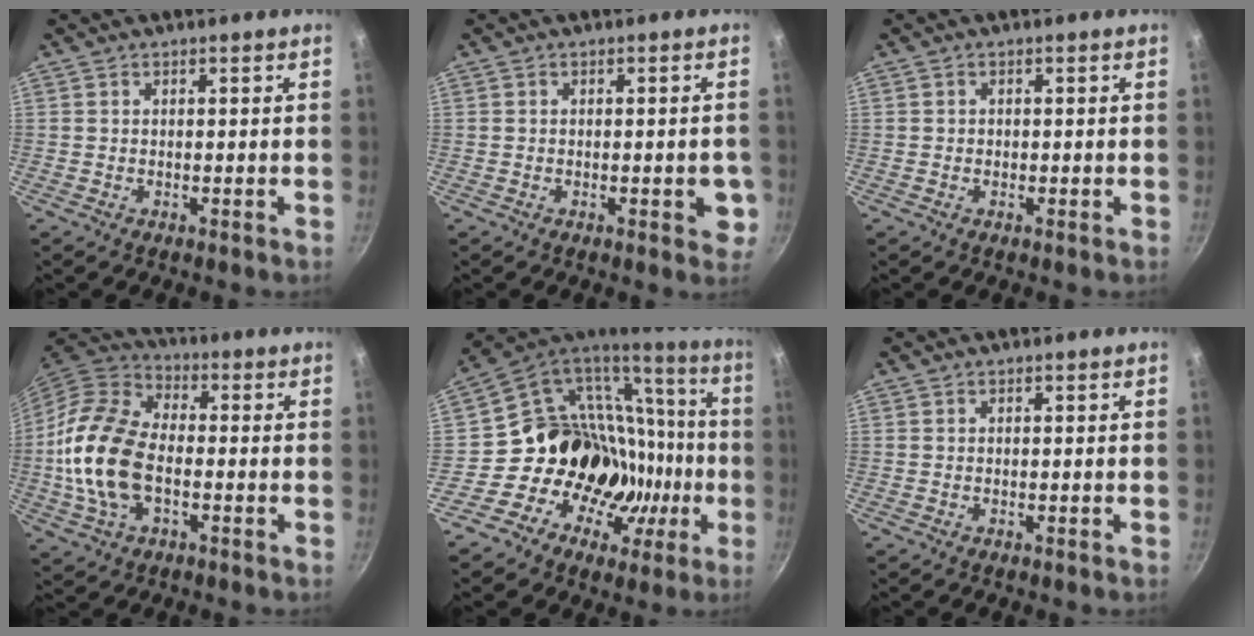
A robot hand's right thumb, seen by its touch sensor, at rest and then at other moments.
{"total": 4.7, "force": [-1.2, 1.8, 4.1], "torque": [-0.032, 0.004, -0.017]}
{"total": 0.7, "force": [-0.1, 0.6, 0.2], "torque": [-0.001, 0.002, -0.003]}
{"total": 17.3, "force": [-2.2, 10.5, 13.6], "torque": [-0.253, 0.027, -0.056]}
{"total": 25.6, "force": [-4.6, 19.9, 15.3], "torque": [-0.202, 0.053, -0.062]}
{"total": 0.0}